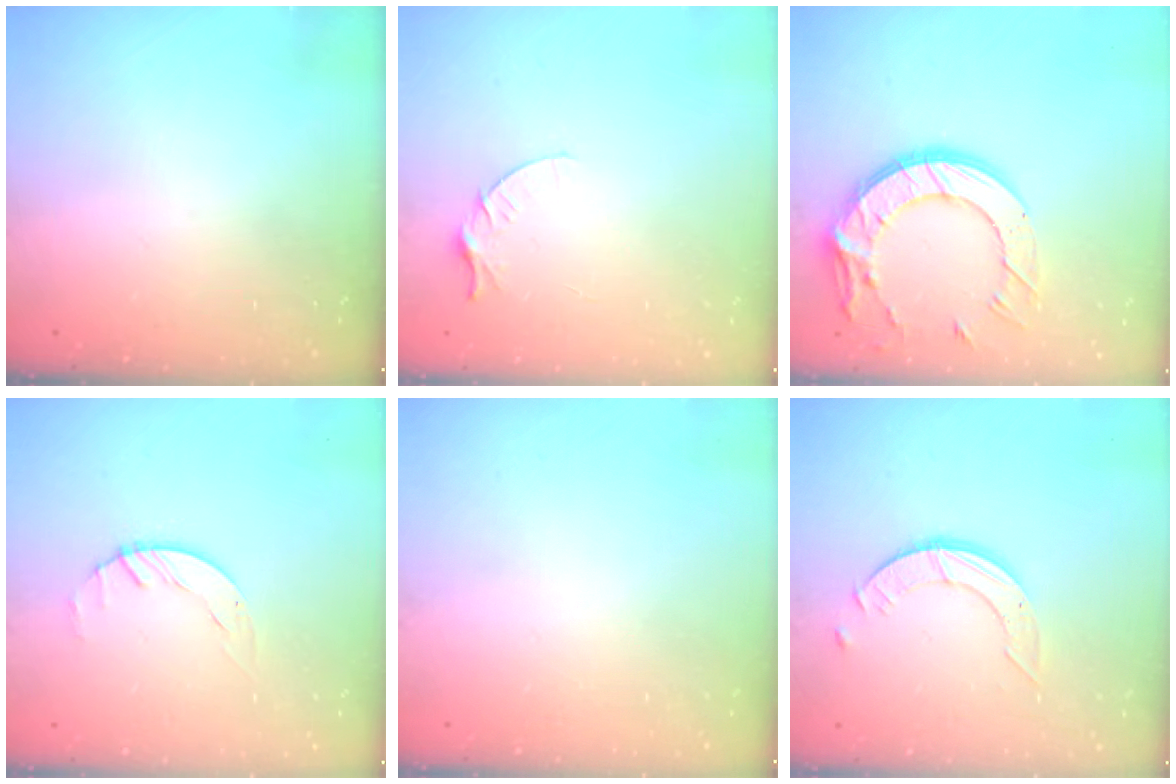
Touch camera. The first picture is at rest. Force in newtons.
{"total": 4.4, "press": 4.4, "slide": 0.5}
{"total": 17.3, "press": 17.2, "slide": 1.3}
{"total": 1.5, "press": 1.5, "slide": 0.2}
{"total": 0.0}
{"total": 3.9, "press": 3.9, "slide": 0.3}